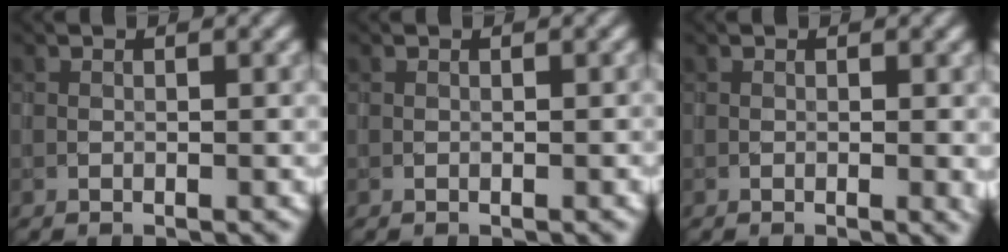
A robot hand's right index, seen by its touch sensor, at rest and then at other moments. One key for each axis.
{"total": 0.0}
{"total": 1.3, "fx": -0.2, "fy": 0.5, "fz": 1.2, "tx": -0.018, "ty": -0.004, "tz": -0.001}